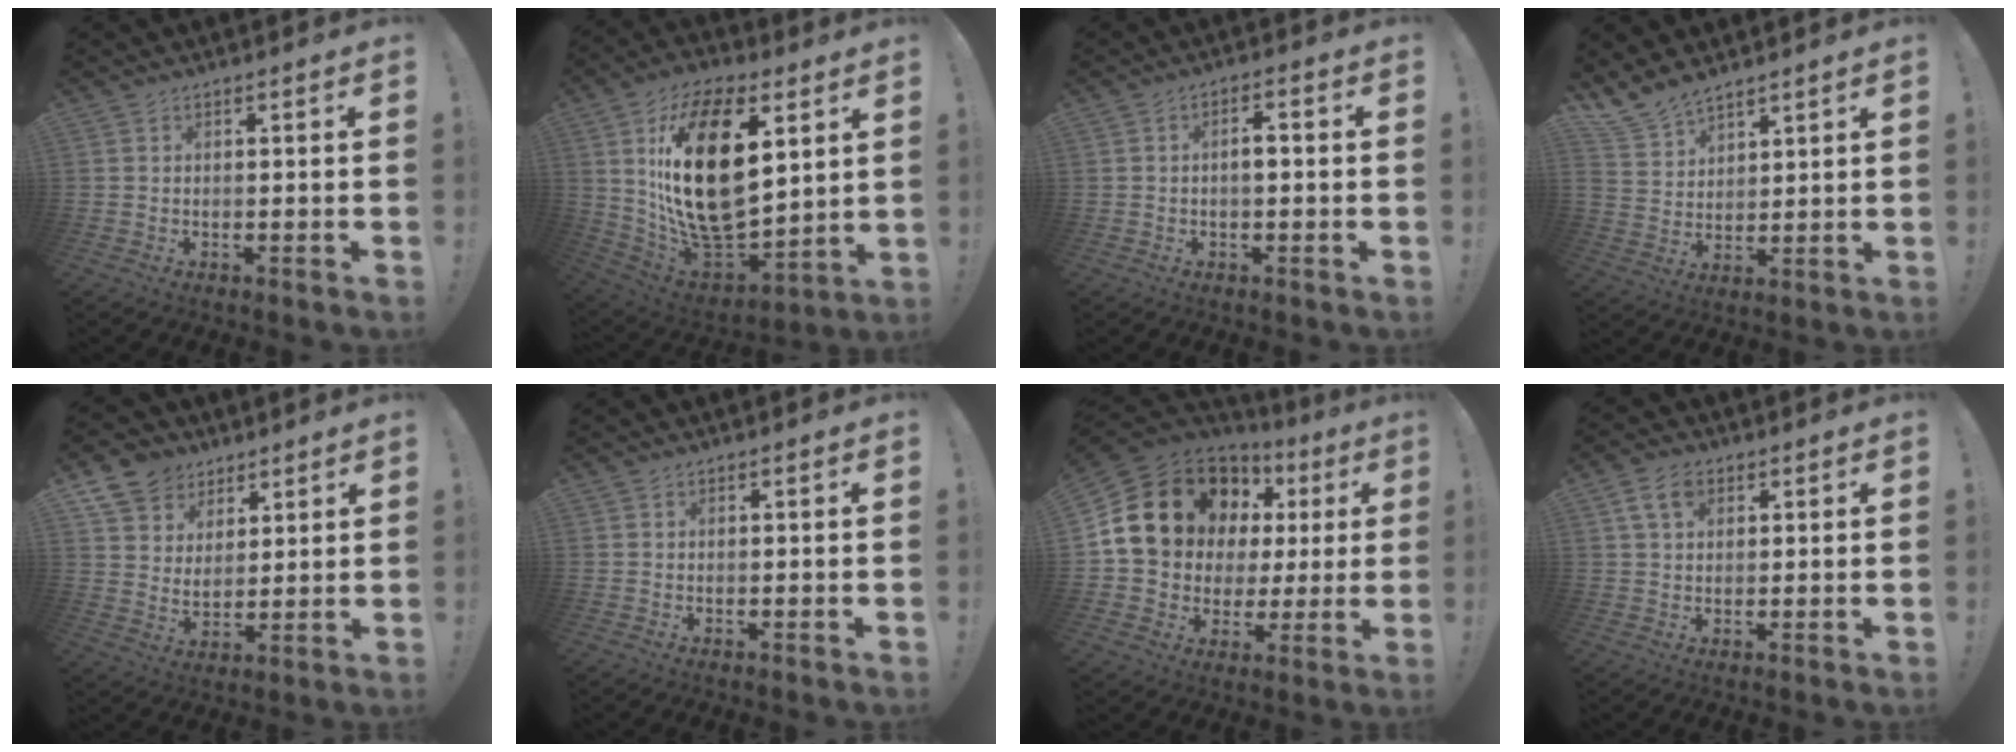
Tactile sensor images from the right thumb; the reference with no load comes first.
{"total": 27.2, "force": [7.3, 14.7, 21.7], "torque": [-0.439, -0.036, 0.130]}
{"total": 3.1, "force": [-0.7, 1.3, 2.7], "torque": [-0.043, 0.009, -0.015]}
{"total": 8.3, "force": [7.2, 3.6, 1.9], "torque": [-0.055, -0.047, 0.146]}
{"total": 9.7, "force": [6.5, 6.9, 1.9], "torque": [-0.040, -0.048, 0.130]}
{"total": 0.0}
{"total": 19.9, "force": [8.4, 14.6, 10.6], "torque": [-0.175, -0.038, 0.189]}
{"total": 6.3, "force": [2.6, 4.1, 4.0], "torque": [-0.073, 0.003, 0.051]}